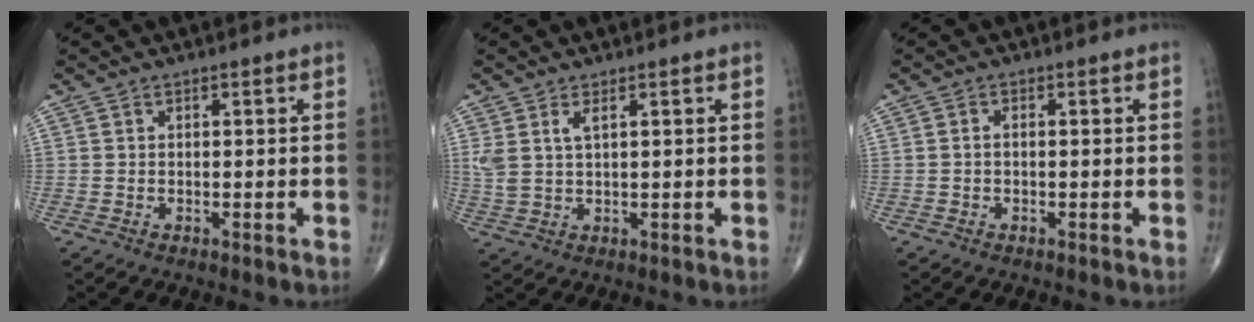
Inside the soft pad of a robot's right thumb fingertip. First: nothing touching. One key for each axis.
{"total": 3.8, "fx": 1.6, "fy": 1.4, "fz": 3.1, "tx": -0.075, "ty": -0.001, "tz": 0.040}
{"total": 0.8, "fx": -0.2, "fy": 0.4, "fz": 0.6, "tx": -0.008, "ty": 0.002, "tz": -0.007}